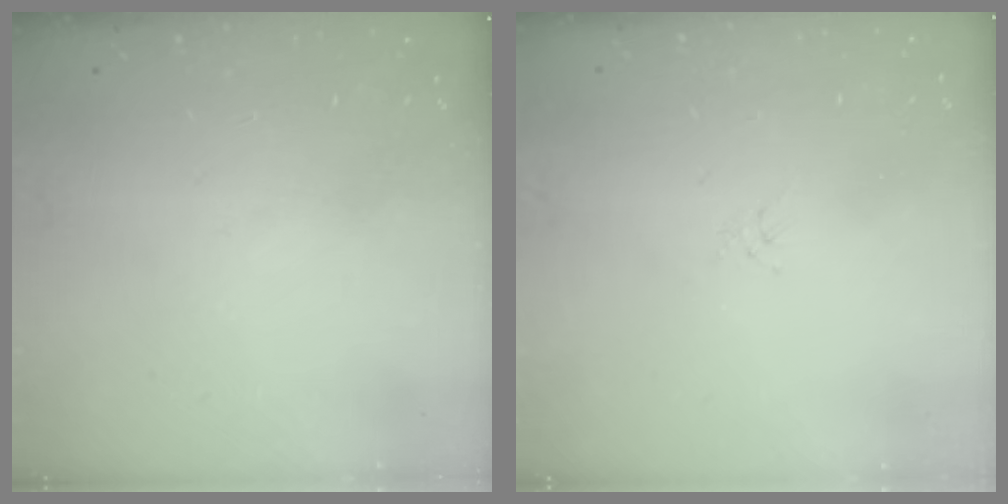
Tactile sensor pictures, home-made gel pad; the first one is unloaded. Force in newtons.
{"total": 1.3, "press": 1.2, "slide": 0.3}